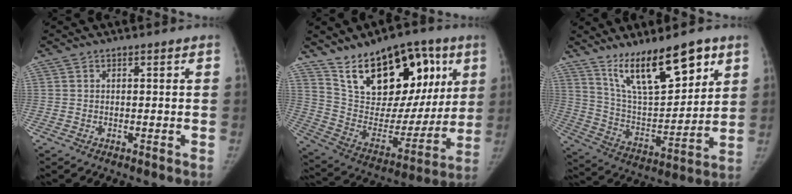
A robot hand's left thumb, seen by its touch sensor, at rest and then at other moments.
{"total": 25.4, "force": [12.9, 13.9, 16.9], "torque": [-0.211, -0.025, 0.226]}
{"total": 18.4, "force": [11.7, 6.2, 12.8], "torque": [-0.176, -0.064, 0.218]}